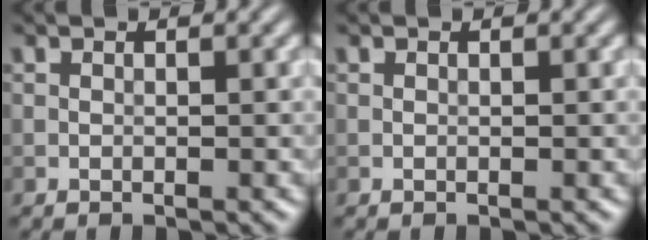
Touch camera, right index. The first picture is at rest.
{"total": 0.0}